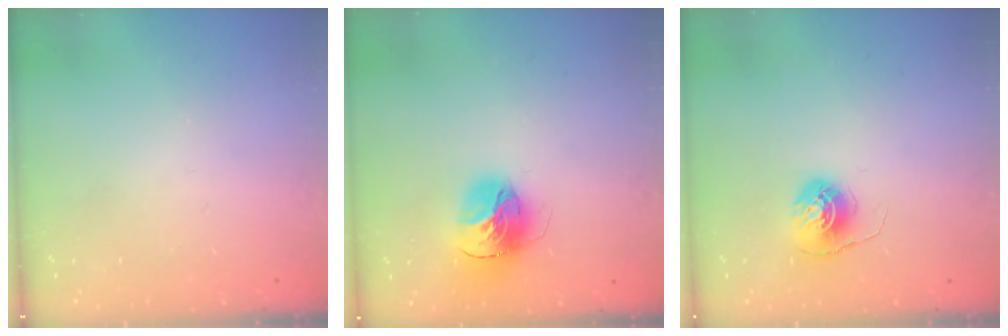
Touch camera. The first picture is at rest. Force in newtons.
{"total": 16.1, "press": 16.0, "slide": 1.7}
{"total": 6.0, "press": 6.0, "slide": 0.5}